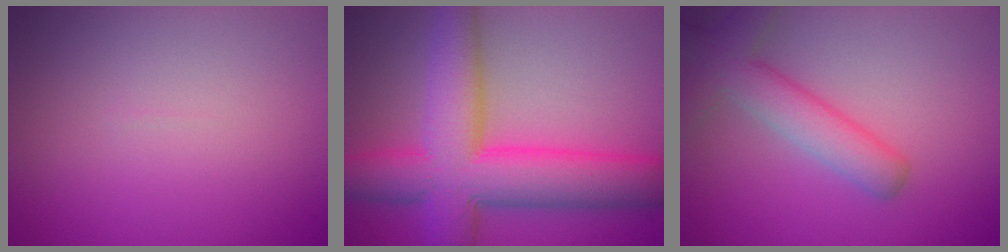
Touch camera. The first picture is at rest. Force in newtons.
{"total": 10.1, "press": 10.1, "slide": 0.3}
{"total": 4.5, "press": 4.5, "slide": 0.2}